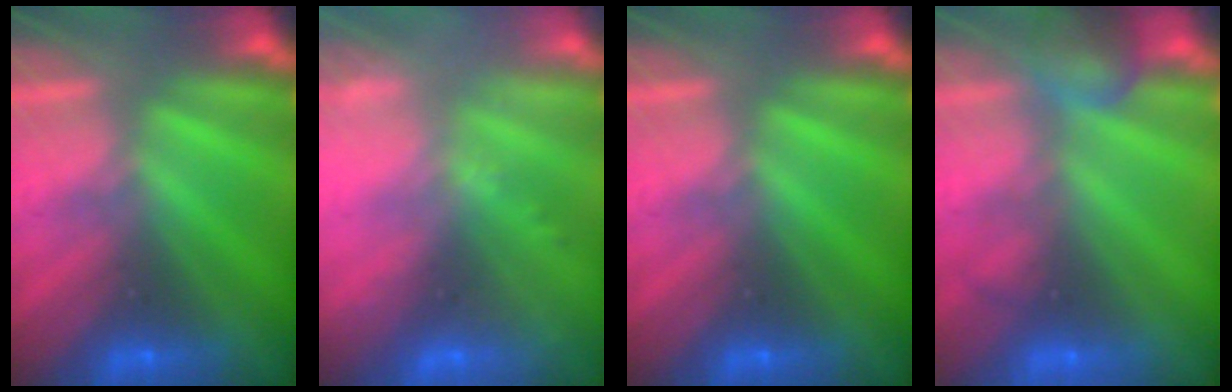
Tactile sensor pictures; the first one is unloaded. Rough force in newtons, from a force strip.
{"total": 2.4}
{"total": 0.0}
{"total": 2.5}